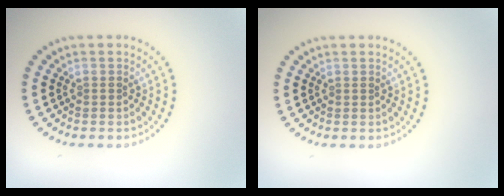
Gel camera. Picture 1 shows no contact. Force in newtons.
{"total": 0.0}